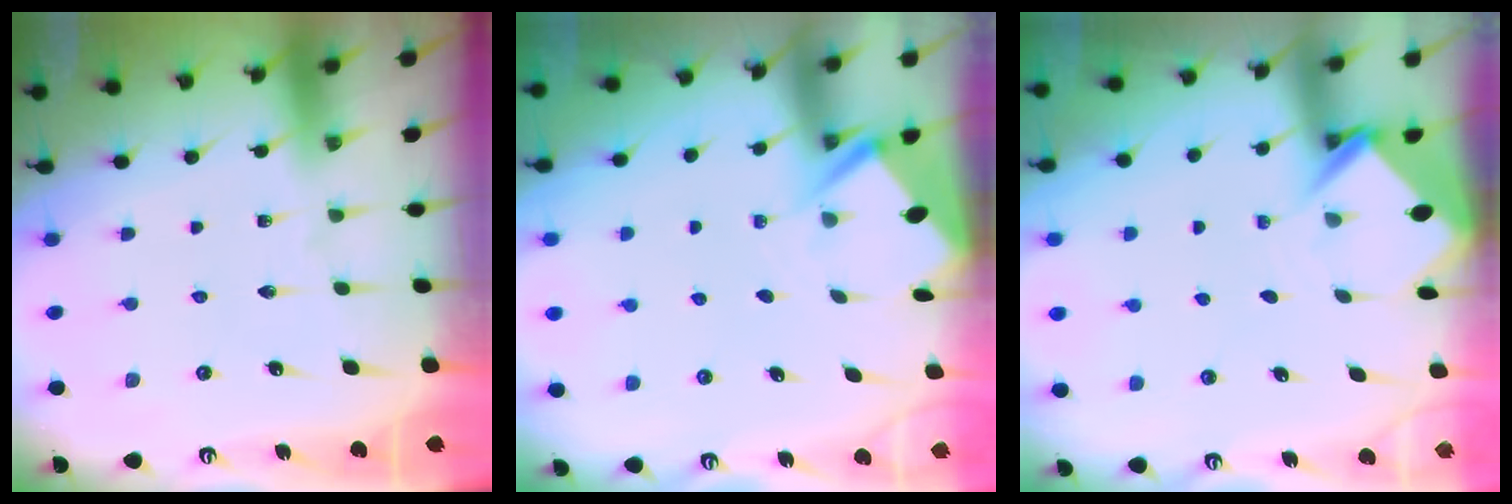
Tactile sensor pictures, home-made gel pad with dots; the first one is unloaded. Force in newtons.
{"total": 2.7, "press": 2.7, "slide": 0.4}
{"total": 3.8, "press": 3.8, "slide": 0.2}